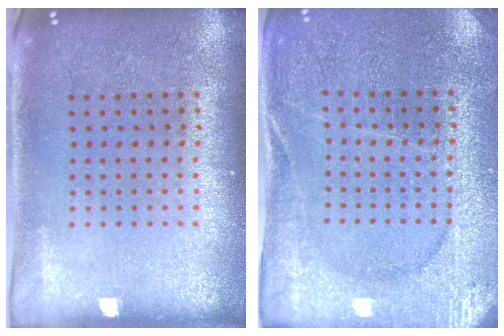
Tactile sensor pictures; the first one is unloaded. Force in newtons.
{"total": 2.9, "press": 2.9, "slide": 0.3}